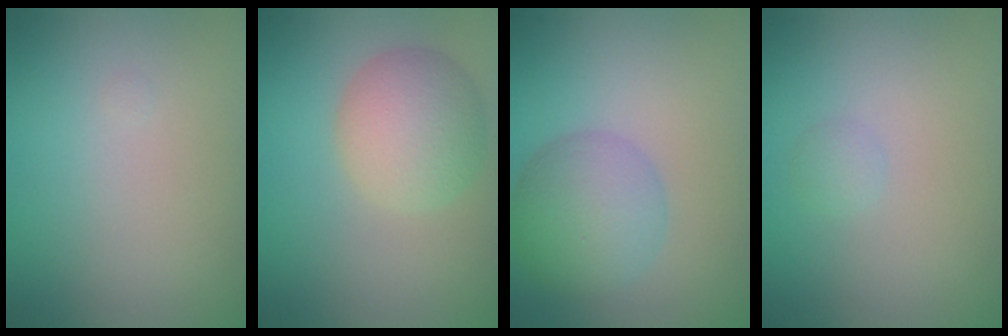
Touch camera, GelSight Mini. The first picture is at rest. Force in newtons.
{"total": 5.1, "press": 5.1, "slide": 0.1}
{"total": 5.2, "press": 5.2, "slide": 0.2}
{"total": 0.8, "press": 0.8, "slide": 0.1}